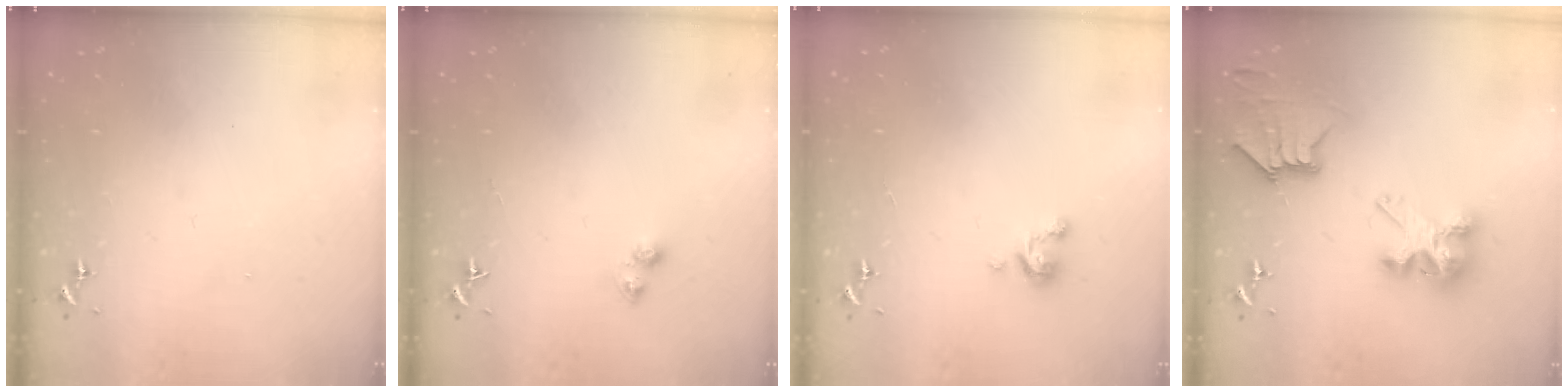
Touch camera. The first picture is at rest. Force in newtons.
{"total": 3.0, "press": 3.0, "slide": 0.5}
{"total": 3.0, "press": 3.0, "slide": 0.3}
{"total": 9.2, "press": 9.2, "slide": 0.7}